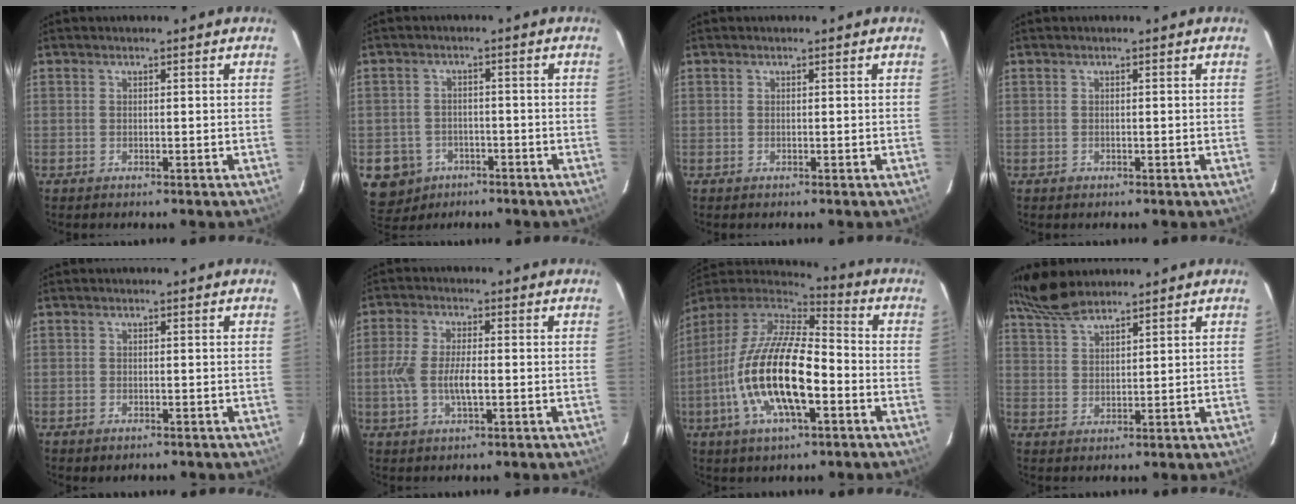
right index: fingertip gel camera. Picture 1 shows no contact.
{"total": 8.1, "force": [-3.9, 6.9, 1.7], "torque": [-0.066, 0.017, -0.054]}
{"total": 0.0}
{"total": 0.5, "force": [-0.3, 0.5, 0.1], "torque": [0.002, 0.001, 0.000]}
{"total": 1.5, "force": [-0.8, 1.1, 0.7], "torque": [-0.012, -0.004, -0.011]}
{"total": 7.4, "force": [-1.2, 2.9, 6.7], "torque": [-0.139, -0.001, -0.023]}
{"total": 20.7, "force": [-5.7, 7.7, 18.3], "torque": [-0.362, -0.019, -0.110]}
{"total": 7.7, "force": [6.8, 1.6, 3.2], "torque": [-0.070, 0.019, 0.135]}